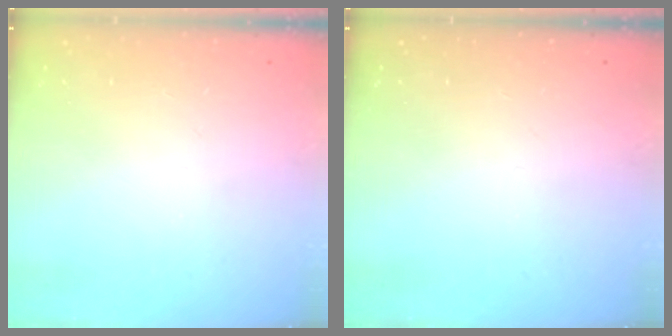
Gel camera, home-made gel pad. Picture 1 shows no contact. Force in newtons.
{"total": 0.0}